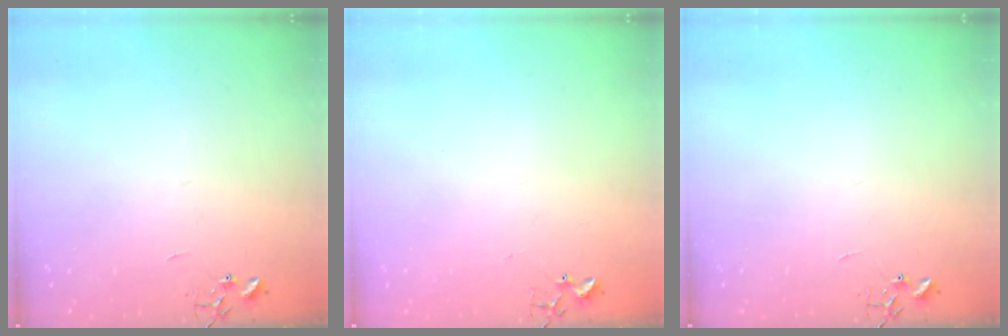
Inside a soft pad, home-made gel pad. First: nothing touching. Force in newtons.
{"total": 1.9, "press": 1.9, "slide": 0.2}
{"total": 0.0}